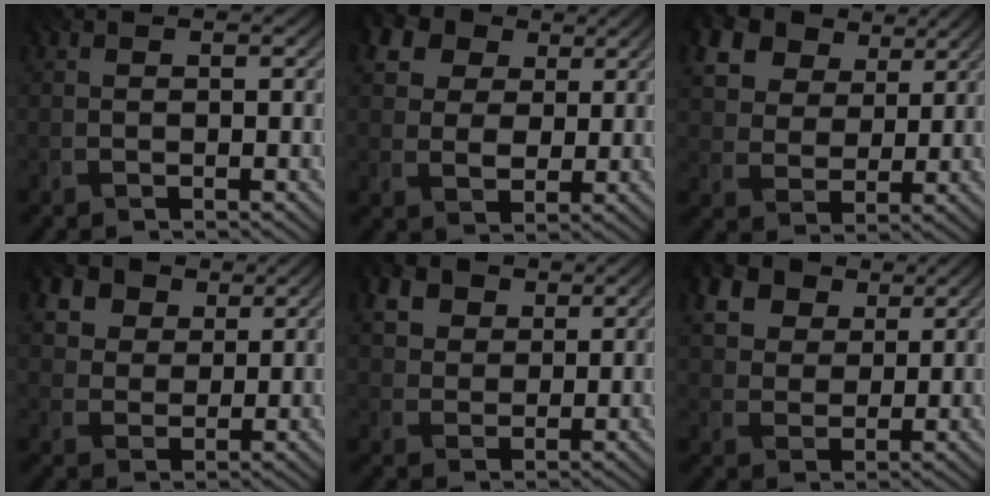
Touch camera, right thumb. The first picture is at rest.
{"total": 11.2, "force": [5.6, 8.1, 5.4], "torque": [-0.149, 0.015, 0.106]}
{"total": 14.6, "force": [8.0, 9.9, 7.2], "torque": [-0.200, 0.019, 0.165]}
{"total": 9.2, "force": [5.5, 6.2, 4.0], "torque": [-0.142, -0.010, 0.109]}
{"total": 5.8, "force": [3.0, 4.0, 2.9], "torque": [-0.087, -0.005, 0.061]}
{"total": 10.8, "force": [6.0, 7.2, 5.4], "torque": [-0.161, 0.003, 0.111]}